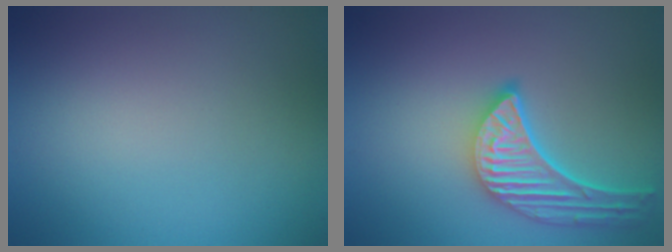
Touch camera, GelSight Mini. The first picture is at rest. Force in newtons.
{"total": 5.7, "press": 4.5, "slide": 3.5}